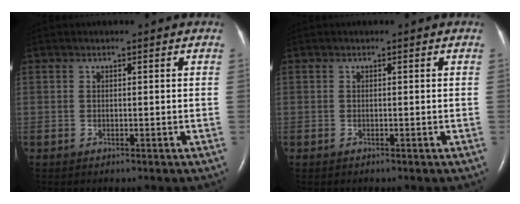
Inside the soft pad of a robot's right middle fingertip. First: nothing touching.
{"total": 0.0}